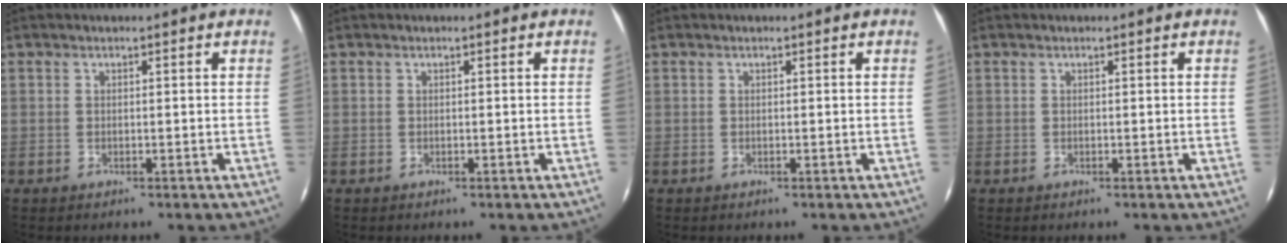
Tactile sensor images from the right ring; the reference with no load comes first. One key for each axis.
{"total": 0.0}
{"total": 0.0}
{"total": 0.0}